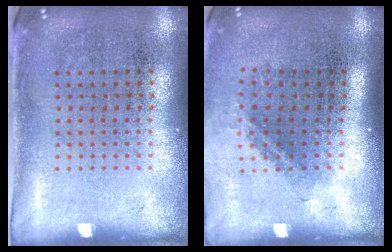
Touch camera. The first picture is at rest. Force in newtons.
{"total": 1.5, "press": 1.0, "slide": 1.1}